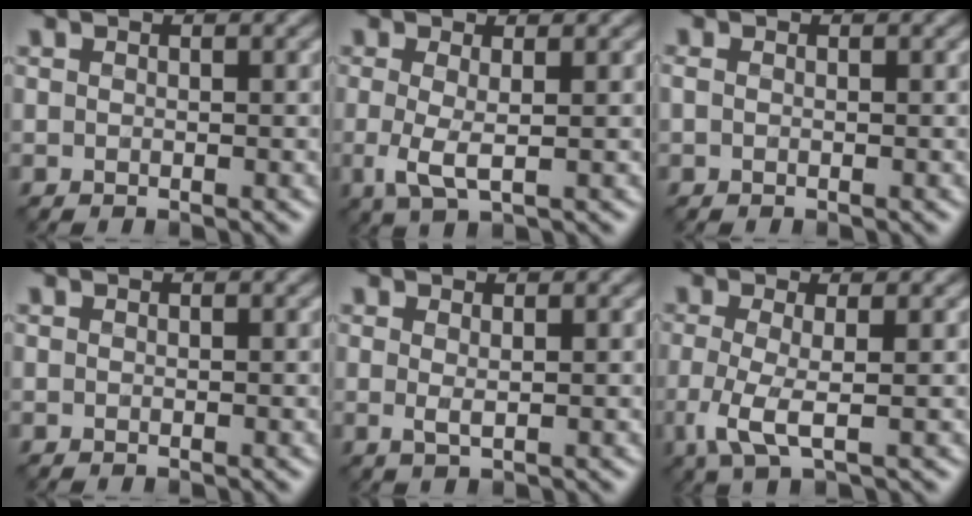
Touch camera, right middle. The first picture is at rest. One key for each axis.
{"total": 2.6, "fx": -0.1, "fy": 0.7, "fz": 2.5, "tx": -0.059, "ty": -0.003, "tz": -0.006}
{"total": 0.0}
{"total": 0.0}
{"total": 1.0, "fx": 0.3, "fy": 0.2, "fz": 0.9, "tx": -0.019, "ty": 0.002, "tz": 0.005}
{"total": 3.4, "fx": -0.7, "fy": 0.9, "fz": 3.2, "tx": -0.080, "ty": -0.005, "tz": -0.017}